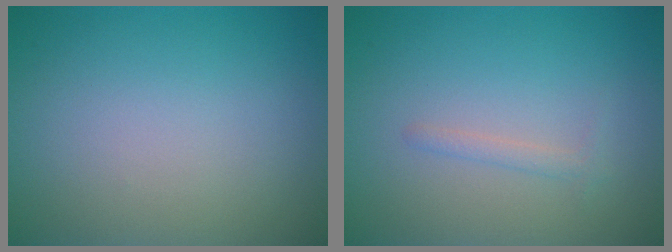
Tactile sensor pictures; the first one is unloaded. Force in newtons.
{"total": 1.0, "press": 1.0, "slide": 0.0}